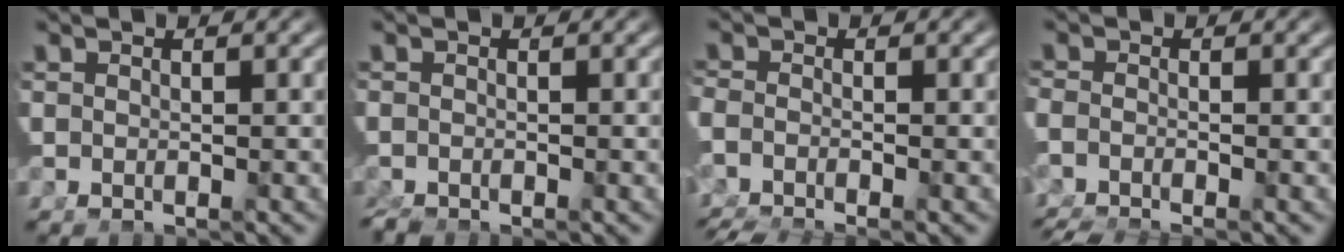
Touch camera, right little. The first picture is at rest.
{"total": 1.2, "force": [-1.2, -0.1, 0.3], "torque": [-0.005, -0.009, -0.016]}
{"total": 5.0, "force": [-4.4, 1.6, 1.8], "torque": [-0.033, -0.020, -0.062]}
{"total": 4.3, "force": [-3.8, 1.2, 1.5], "torque": [-0.025, -0.017, -0.054]}